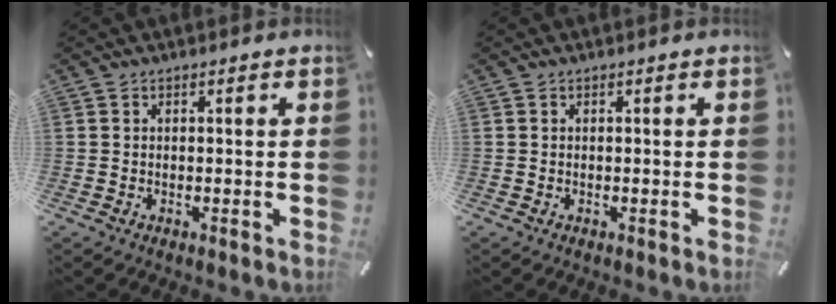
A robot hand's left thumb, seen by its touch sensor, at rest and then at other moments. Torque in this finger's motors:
{"motor_torque": [0.01, 0.01, 0.00, -0.01, 0.00]}